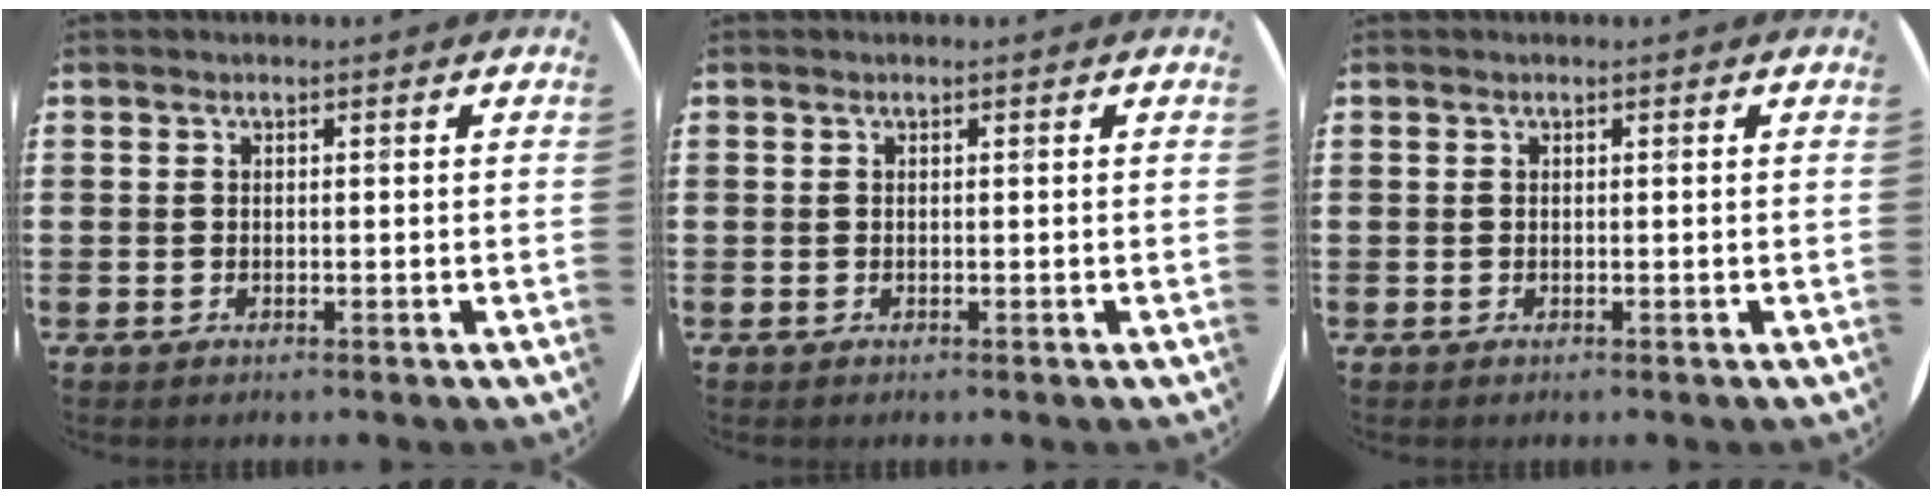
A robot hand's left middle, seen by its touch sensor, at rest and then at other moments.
{"total": 0.0}
{"total": 0.0}